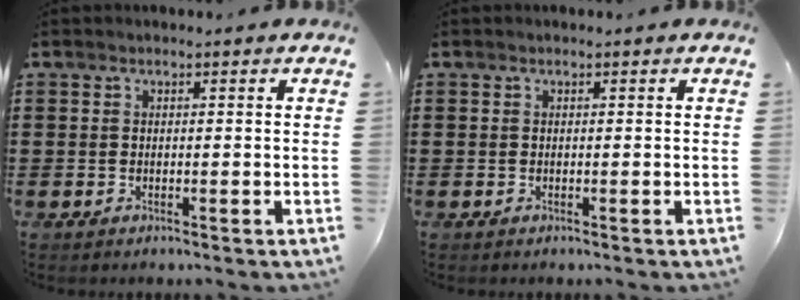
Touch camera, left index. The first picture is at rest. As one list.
[{"total": 0.0}]